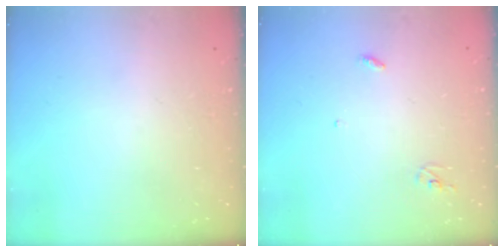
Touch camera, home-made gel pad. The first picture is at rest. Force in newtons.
{"total": 3.0, "press": 2.9, "slide": 0.2}